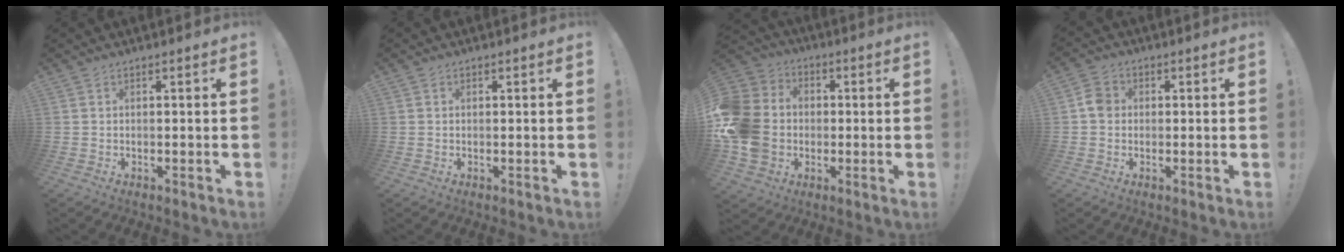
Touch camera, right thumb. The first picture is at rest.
{"total": 0.0}
{"total": 16.4, "force": [-1.8, 13.6, 8.9], "torque": [-0.162, 0.025, -0.022]}
{"total": 4.8, "force": [-0.1, 4.1, 2.5], "torque": [-0.033, 0.012, 0.001]}